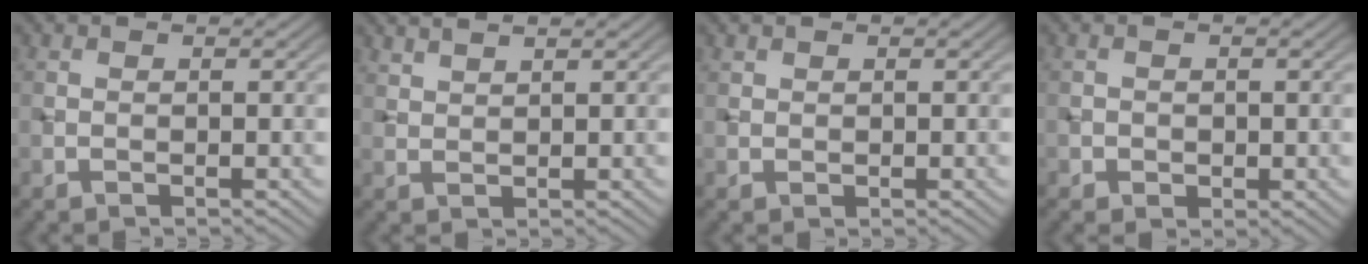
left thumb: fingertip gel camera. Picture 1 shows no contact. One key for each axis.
{"total": 2.0, "fx": 1.7, "fy": 0.3, "fz": 0.9, "tx": -0.017, "ty": 0.003, "tz": 0.035}
{"total": 1.0, "fx": 0.7, "fy": 0.8, "fz": 0.2, "tx": -0.005, "ty": -0.001, "tz": 0.016}
{"total": 1.6, "fx": -0.4, "fy": 1.4, "fz": 0.8, "tx": -0.013, "ty": -0.008, "tz": -0.007}